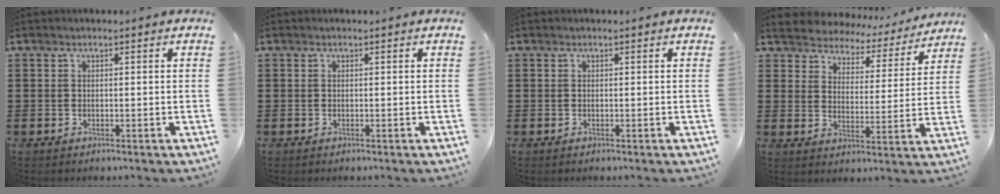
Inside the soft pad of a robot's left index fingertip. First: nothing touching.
{"total": 0.0}
{"total": 0.0}
{"total": 3.9, "force": [3.9, 0.7, -0.5], "torque": [-0.018, -0.031, 0.062]}